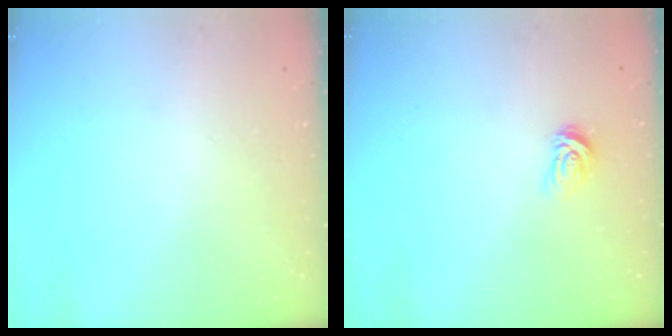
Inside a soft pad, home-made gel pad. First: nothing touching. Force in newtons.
{"total": 3.7, "press": 3.6, "slide": 0.6}